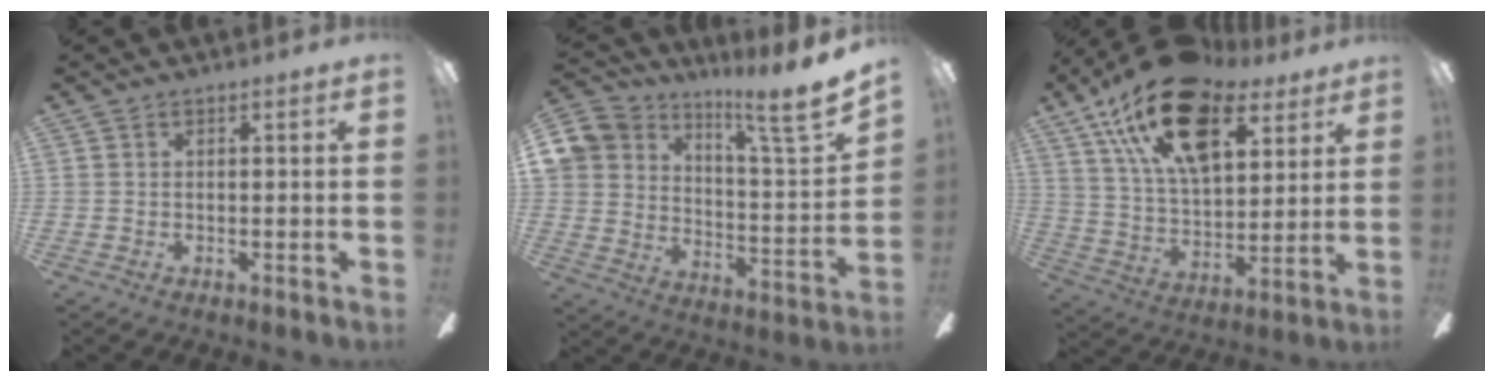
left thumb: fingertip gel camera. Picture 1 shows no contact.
{"total": 14.8, "force": [11.1, 5.6, 8.1], "torque": [-0.130, -0.075, 0.191]}
{"total": 23.6, "force": [13.4, 12.1, 15.2], "torque": [-0.279, -0.060, 0.232]}